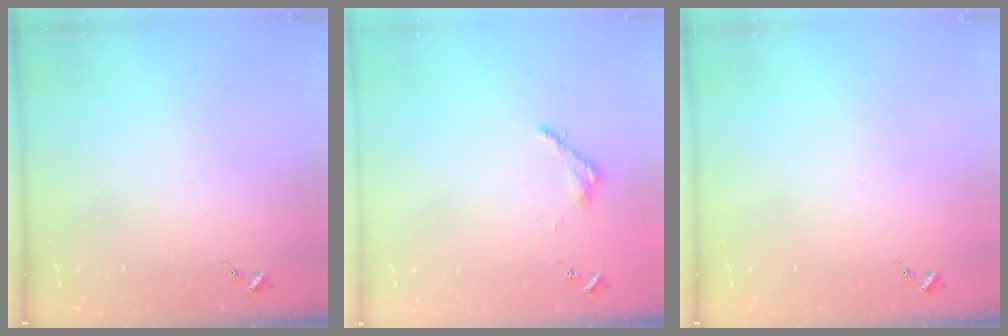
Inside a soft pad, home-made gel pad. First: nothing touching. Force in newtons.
{"total": 3.2, "press": 3.2, "slide": 0.4}
{"total": 0.0}